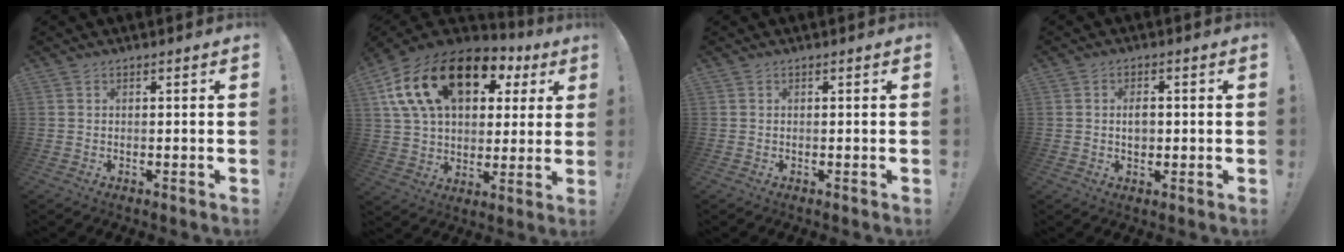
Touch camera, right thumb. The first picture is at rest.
{"total": 22.8, "force": [10.3, 13.6, 15.1], "torque": [-0.240, -0.034, 0.195]}
{"total": 0.0}
{"total": 3.3, "force": [-0.1, 2.1, 2.6], "torque": [-0.030, -0.001, -0.008]}